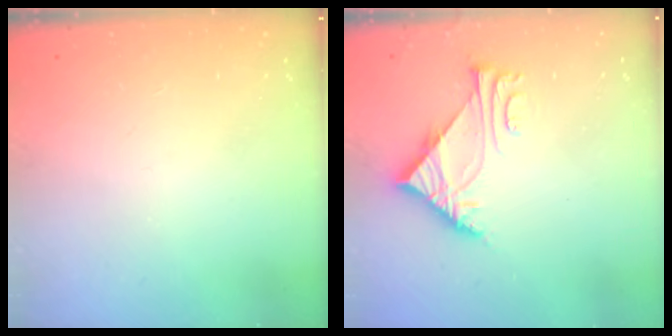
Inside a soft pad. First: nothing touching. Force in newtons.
{"total": 6.5, "press": 6.5, "slide": 0.5}